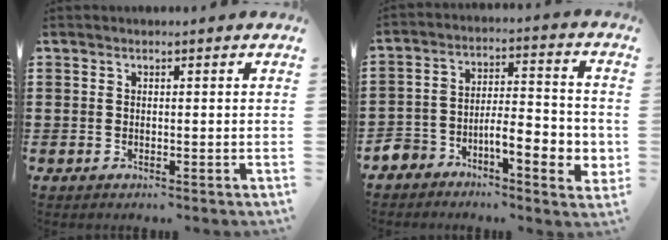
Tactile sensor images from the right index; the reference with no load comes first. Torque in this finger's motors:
{"motor_torque": [0.90, 0.46, 0.24, 0.10]}